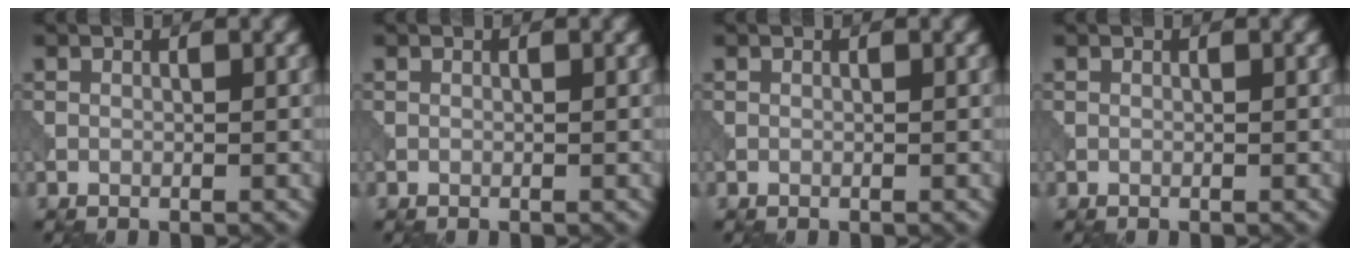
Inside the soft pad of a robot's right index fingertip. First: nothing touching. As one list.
[{"total": 0.0}, {"total": 0.0}, {"total": 0.0}]